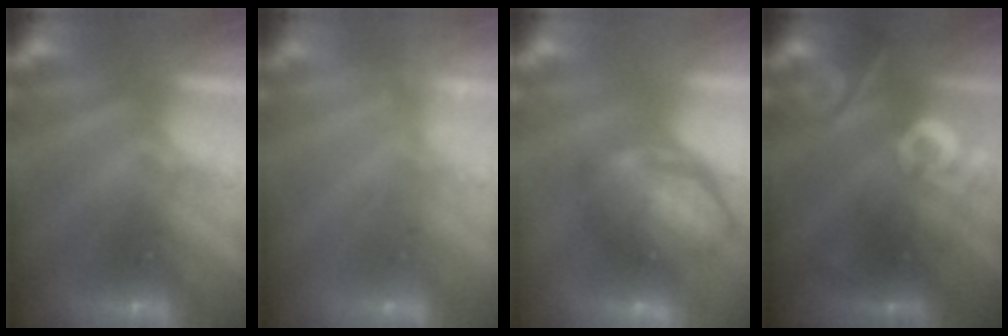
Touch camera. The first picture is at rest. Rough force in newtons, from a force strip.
{"total": 2.4}
{"total": 5.7}
{"total": 2.7}